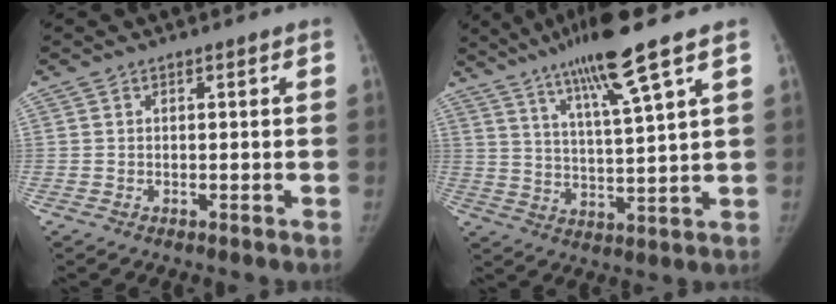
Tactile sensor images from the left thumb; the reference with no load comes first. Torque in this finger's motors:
{"motor_torque": [0.82, -0.47, 1.26, -1.00, 0.32]}